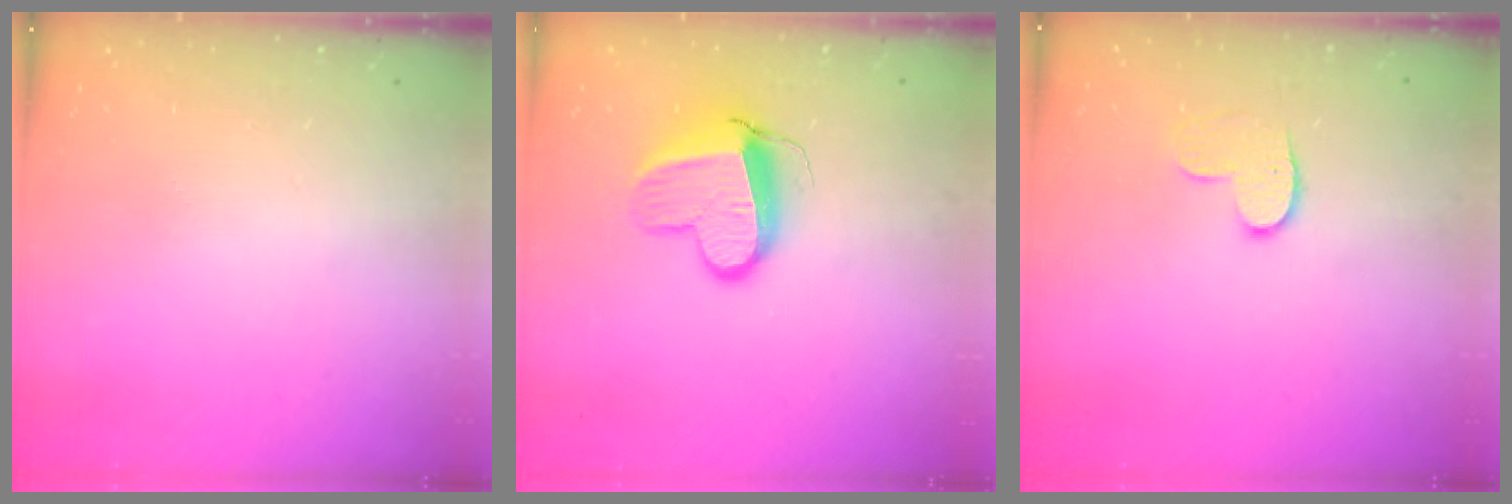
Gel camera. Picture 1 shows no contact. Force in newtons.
{"total": 11.5, "press": 11.4, "slide": 1.3}
{"total": 8.2, "press": 8.2, "slide": 0.3}